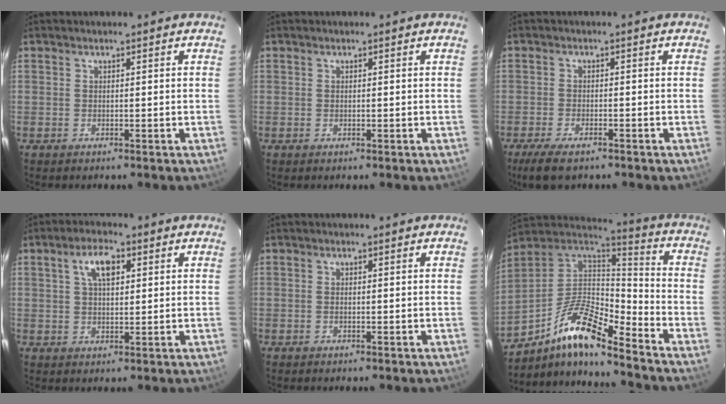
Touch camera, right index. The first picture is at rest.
{"total": 0.0}
{"total": 6.1, "force": [-4.5, 2.1, 3.5], "torque": [-0.089, -0.019, -0.081]}
{"total": 5.6, "force": [2.1, 2.6, 4.5], "torque": [-0.082, 0.013, 0.039]}
{"total": 0.0}
{"total": 15.0, "force": [-10.4, 3.4, 10.2], "torque": [-0.197, 0.002, -0.206]}